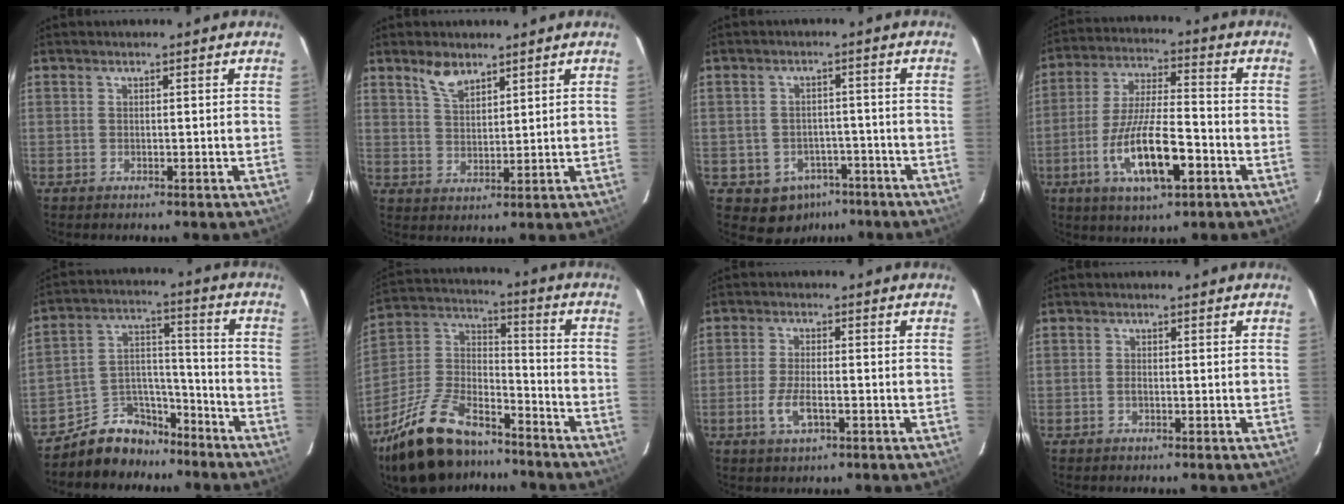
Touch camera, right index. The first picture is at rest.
{"total": 4.9, "force": [3.7, 2.1, 2.4], "torque": [-0.043, 0.003, 0.072]}
{"total": 6.9, "force": [-4.1, 5.4, 1.5], "torque": [-0.035, 0.024, -0.038]}
{"total": 14.7, "force": [-5.9, 4.0, 12.8], "torque": [-0.258, -0.017, -0.103]}
{"total": 10.9, "force": [-8.9, 6.1, 1.9], "torque": [-0.036, 0.064, -0.144]}
{"total": 23.6, "force": [-16.8, 10.4, 12.8], "torque": [-0.266, 0.014, -0.280]}
{"total": 3.5, "force": [-1.4, 1.3, 2.9], "torque": [-0.061, -0.006, -0.026]}
{"total": 0.7, "force": [-0.3, 0.3, 0.5], "torque": [-0.010, -0.002, -0.006]}